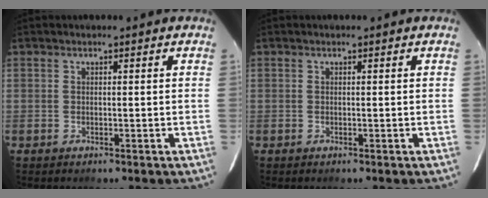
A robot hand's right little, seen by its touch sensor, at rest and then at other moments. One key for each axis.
{"total": 0.0}